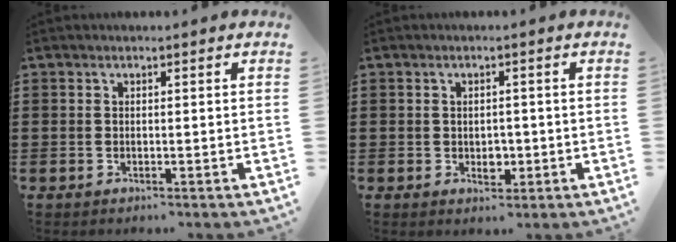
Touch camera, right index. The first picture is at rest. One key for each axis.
{"total": 2.4, "fx": -0.3, "fy": 1.5, "fz": 1.8, "tx": -0.034, "ty": 0.004, "tz": -0.007}